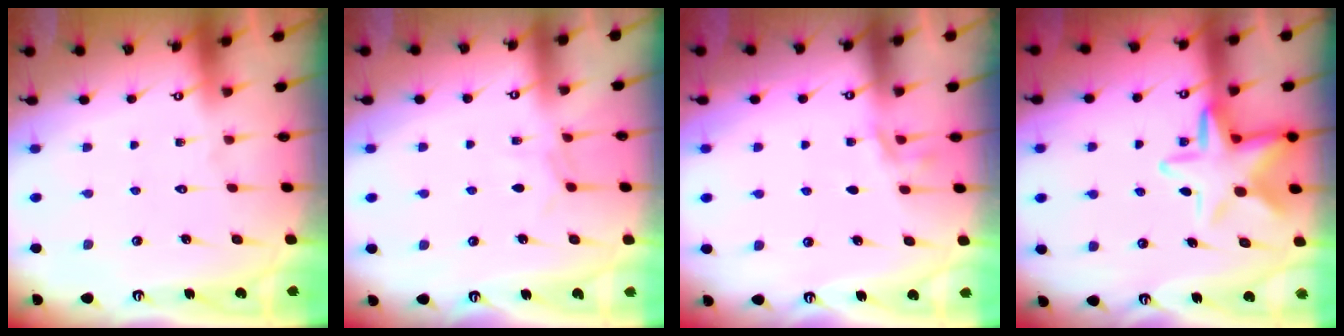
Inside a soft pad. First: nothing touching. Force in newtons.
{"total": 3.4, "press": 3.4, "slide": 0.5}
{"total": 3.3, "press": 2.9, "slide": 1.7}
{"total": 11.9, "press": 11.7, "slide": 2.2}